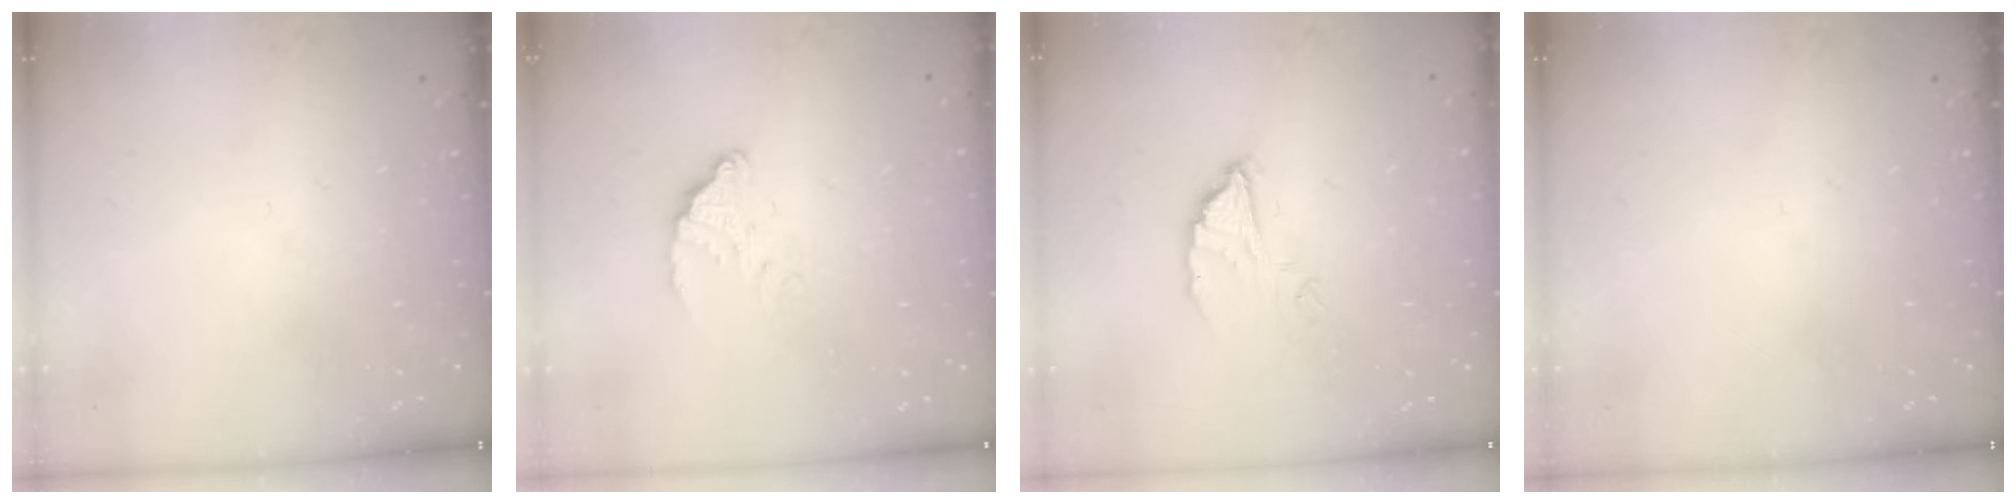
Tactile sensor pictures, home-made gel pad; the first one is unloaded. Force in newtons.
{"total": 4.3, "press": 4.3, "slide": 0.1}
{"total": 4.6, "press": 4.6, "slide": 0.3}
{"total": 0.0}